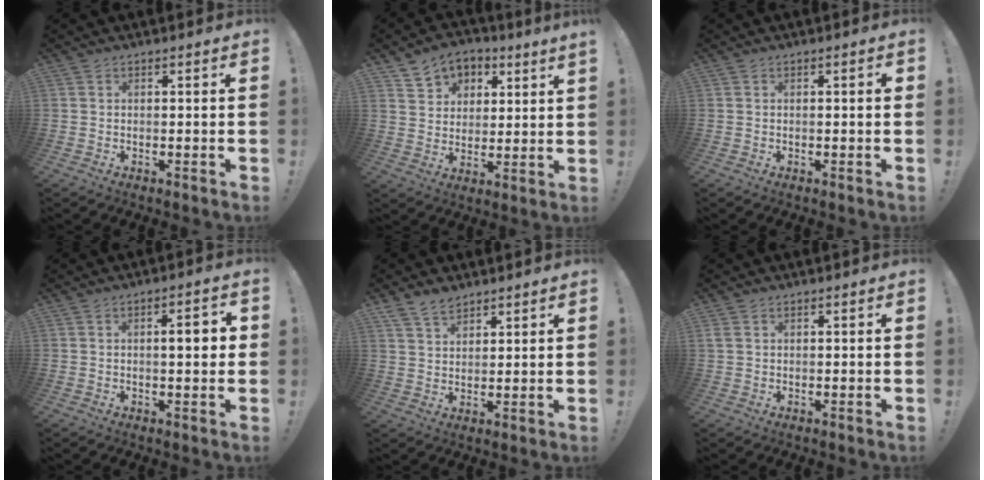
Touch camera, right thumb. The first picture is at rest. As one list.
[{"total": 7.6, "force": [5.4, 5.0, 2.0], "torque": [-0.034, -0.038, 0.103]}, {"total": 1.1, "force": [0.0, 0.0, 1.1], "torque": [-0.010, -0.003, -0.002]}, {"total": 5.4, "force": [0.3, 1.5, 5.1], "torque": [-0.062, -0.003, -0.004]}, {"total": 5.9, "force": [4.8, 2.8, 2.0], "torque": [-0.036, -0.024, 0.093]}, {"total": 1.5, "force": [0.7, 0.9, 0.9], "torque": [-0.020, 0.006, 0.013]}]